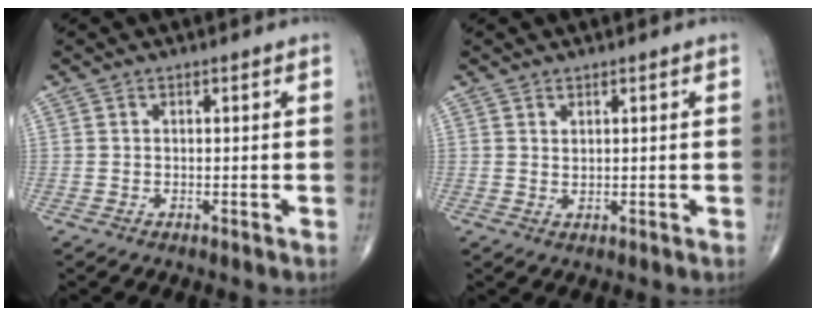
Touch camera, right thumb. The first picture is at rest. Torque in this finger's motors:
{"motor_torque": [-0.11, -0.02, -0.04, -0.36, 0.00]}